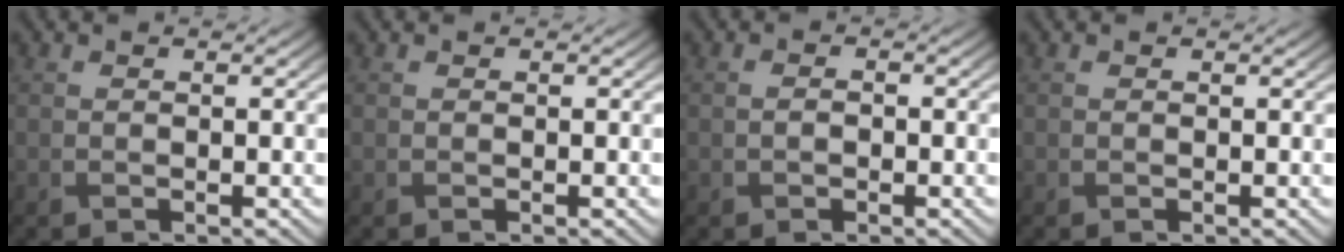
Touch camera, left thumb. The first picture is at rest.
{"total": 0.0}
{"total": 1.0, "force": [-0.3, 0.6, 0.7], "torque": [-0.015, 0.001, -0.004]}
{"total": 0.0}